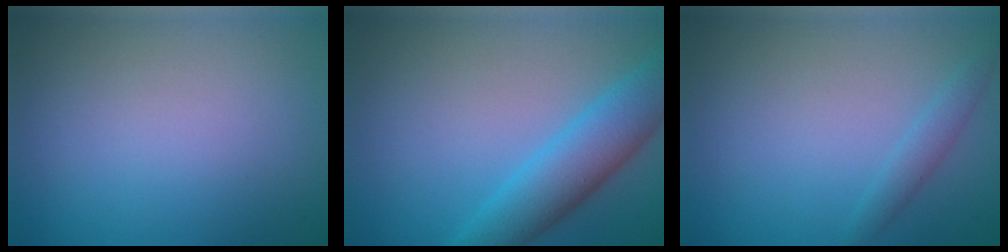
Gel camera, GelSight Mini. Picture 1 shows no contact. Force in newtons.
{"total": 5.7, "press": 5.7, "slide": 0.3}
{"total": 1.5, "press": 1.5, "slide": 0.1}